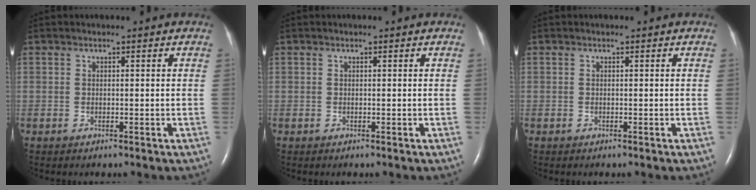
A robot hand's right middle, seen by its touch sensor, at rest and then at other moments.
{"total": 0.0}
{"total": 0.0}